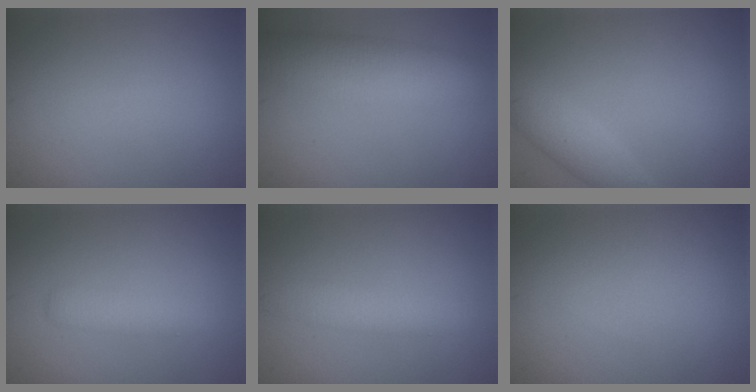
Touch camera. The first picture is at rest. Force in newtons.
{"total": 6.0, "press": 6.0, "slide": 0.2}
{"total": 2.7, "press": 2.7, "slide": 0.1}
{"total": 1.8, "press": 1.8, "slide": 0.1}
{"total": 2.5, "press": 2.5, "slide": 0.1}
{"total": 0.0}